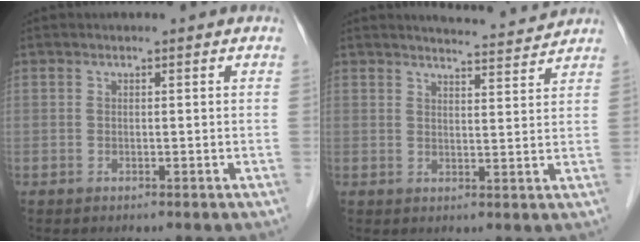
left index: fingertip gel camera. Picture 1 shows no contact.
{"total": 5.6, "force": [5.6, -0.2, 0.6], "torque": [-0.019, -0.008, 0.069]}